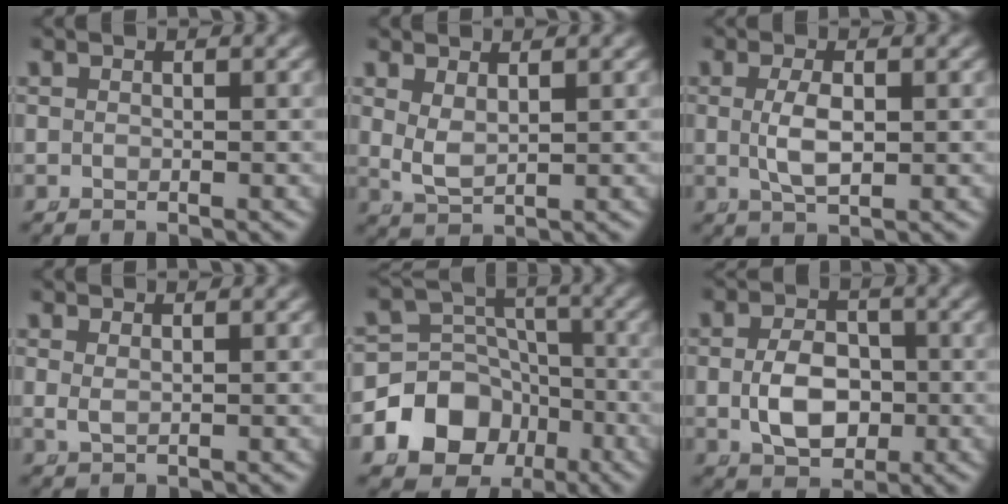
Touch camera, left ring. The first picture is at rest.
{"total": 2.4, "force": [1.1, 1.2, 1.7], "torque": [-0.048, -0.016, 0.032]}
{"total": 2.8, "force": [-0.1, 0.7, 2.7], "torque": [-0.061, -0.011, 0.009]}
{"total": 0.9, "force": [0.6, -0.1, 0.6], "torque": [-0.018, -0.011, 0.022]}
{"total": 13.2, "force": [-5.3, 11.2, 4.4], "torque": [-0.068, -0.050, -0.084]}
{"total": 4.8, "force": [-0.7, 3.3, 3.4], "torque": [-0.055, -0.019, -0.001]}